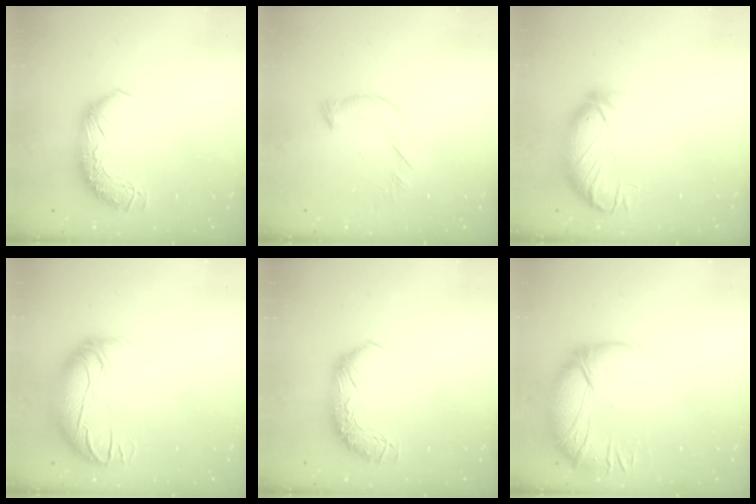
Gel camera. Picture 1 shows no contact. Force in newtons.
{"total": 4.6, "press": 4.6, "slide": 0.5}
{"total": 3.7, "press": 3.1, "slide": 2.0}
{"total": 2.7, "press": 0.5, "slide": 2.7}
{"total": 0.0}
{"total": 2.9, "press": 0.2, "slide": 2.9}